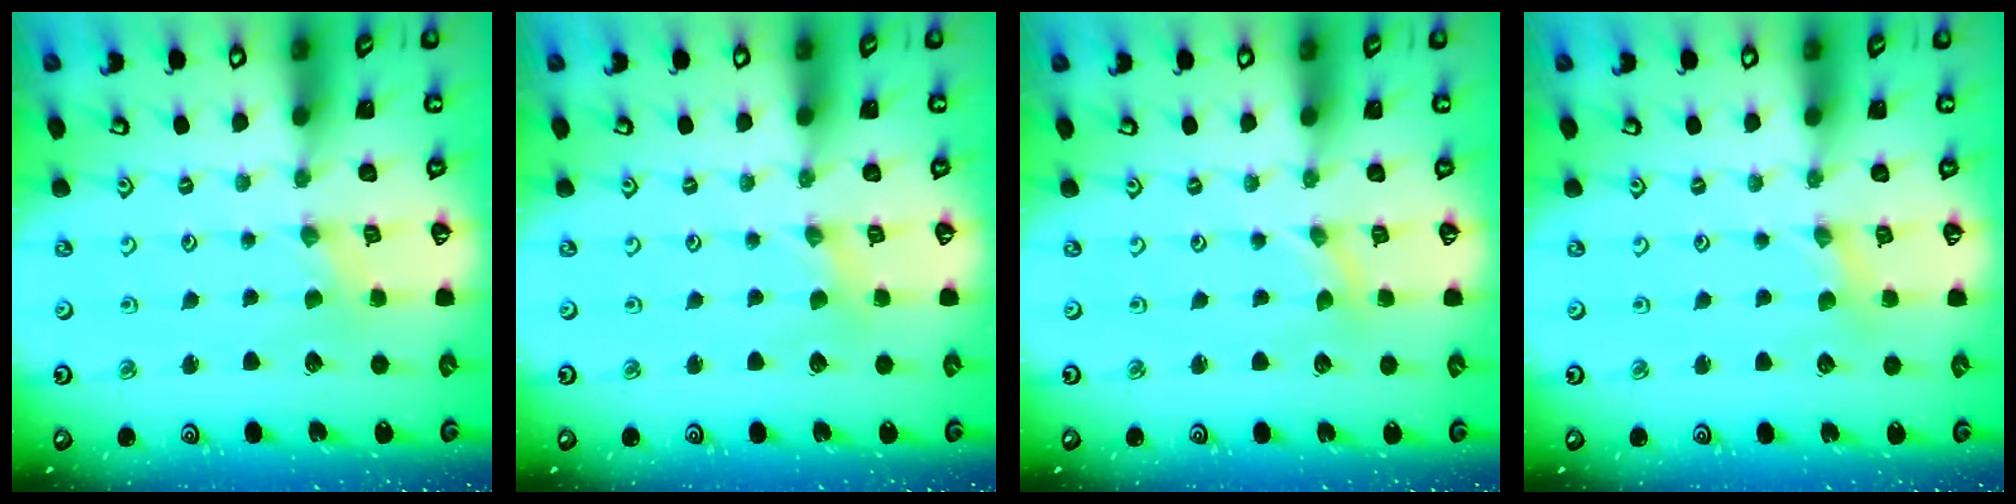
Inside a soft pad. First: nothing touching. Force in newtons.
{"total": 0.7, "press": 0.7, "slide": 0.1}
{"total": 0.0}
{"total": 2.2, "press": 2.2, "slide": 0.4}